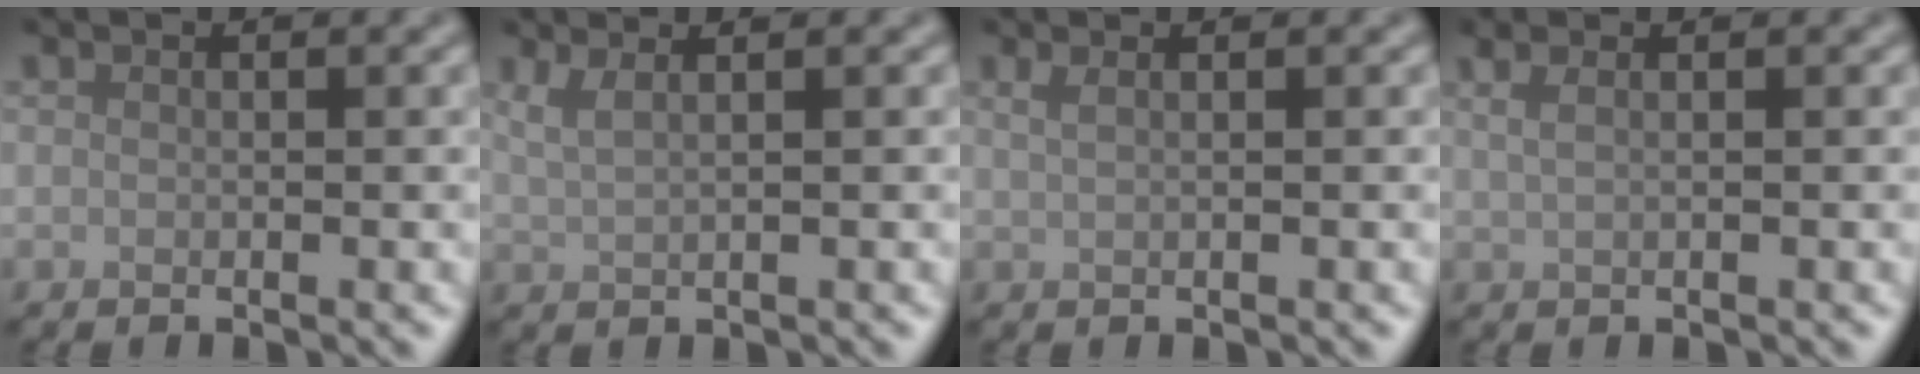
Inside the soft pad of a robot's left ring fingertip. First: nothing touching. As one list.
[{"total": 2.5, "force": [1.5, 0.9, 1.7], "torque": [-0.024, 0.007, 0.014]}, {"total": 1.8, "force": [0.9, 0.9, 1.2], "torque": [-0.013, -0.004, 0.005]}, {"total": 2.5, "force": [1.3, 1.2, 1.8], "torque": [-0.022, 0.003, -0.001]}]